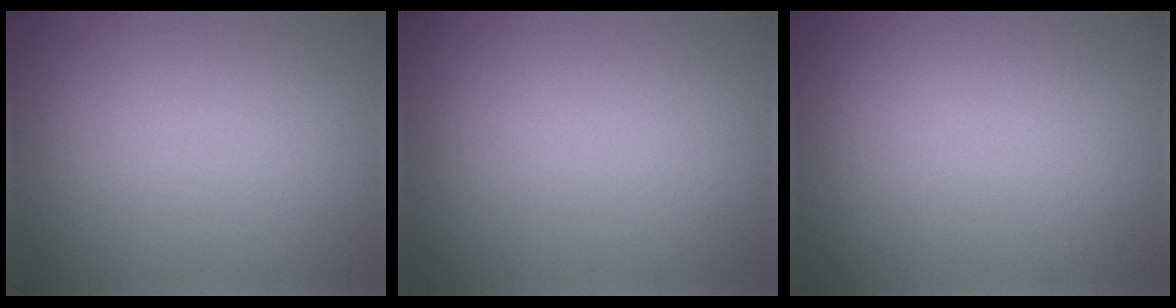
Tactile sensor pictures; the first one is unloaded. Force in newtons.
{"total": 0.0}
{"total": 0.0}